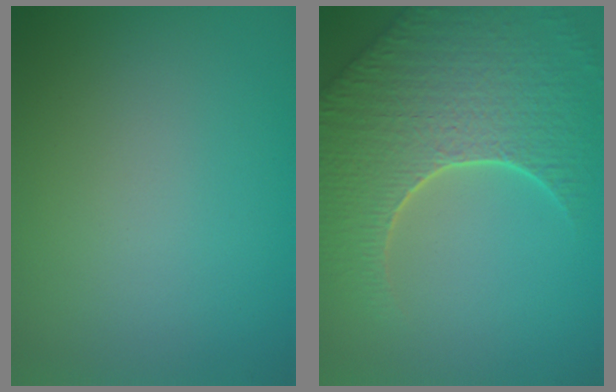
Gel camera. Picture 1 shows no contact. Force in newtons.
{"total": 8.7, "press": 6.2, "slide": 6.2}